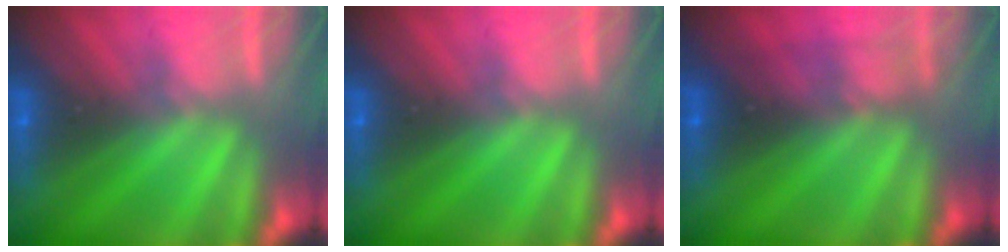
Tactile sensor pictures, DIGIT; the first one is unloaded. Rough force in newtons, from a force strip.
{"total": 0.0}
{"total": 2.7}